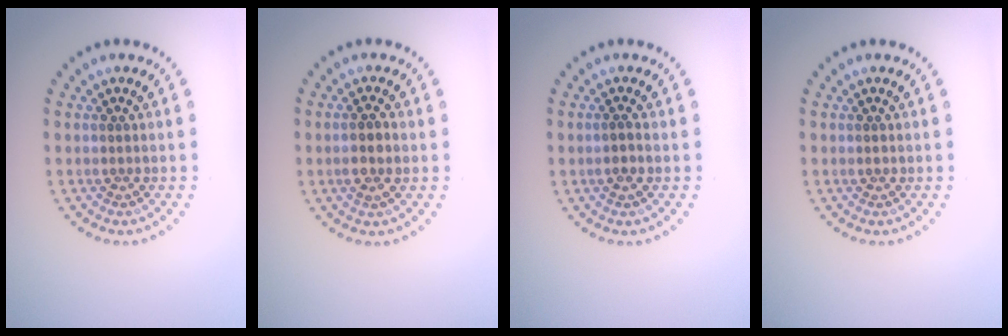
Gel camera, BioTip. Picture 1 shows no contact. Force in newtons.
{"total": 1.6, "press": 1.6, "slide": 0.5}
{"total": 0.9, "press": 0.7, "slide": 0.5}
{"total": 0.6, "press": 0.6, "slide": 0.1}